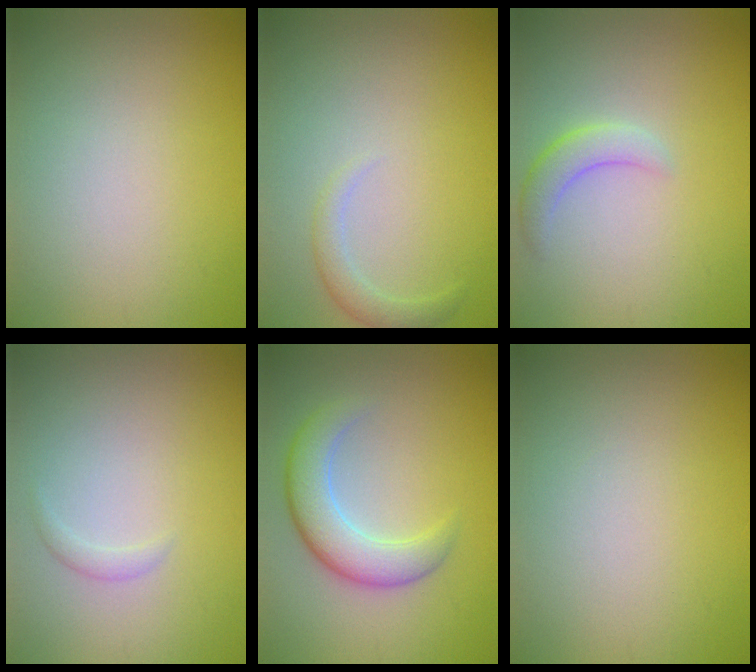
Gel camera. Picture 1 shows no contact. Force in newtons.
{"total": 1.5, "press": 1.5, "slide": 0.1}
{"total": 2.2, "press": 2.2, "slide": 0.1}
{"total": 0.8, "press": 0.8, "slide": 0.1}
{"total": 4.8, "press": 4.8, "slide": 0.4}
{"total": 0.0}